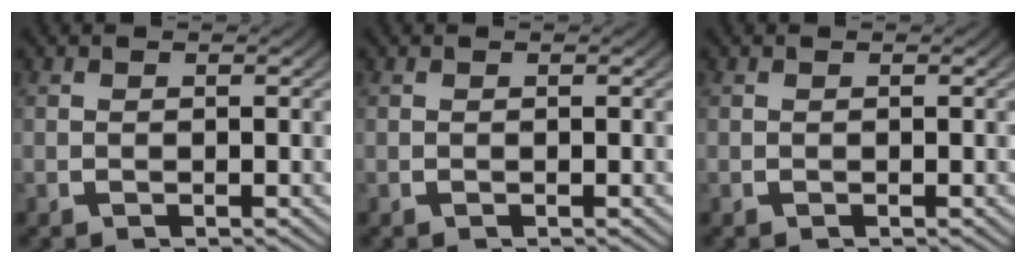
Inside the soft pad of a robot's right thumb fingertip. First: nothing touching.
{"total": 0.0}
{"total": 0.0}